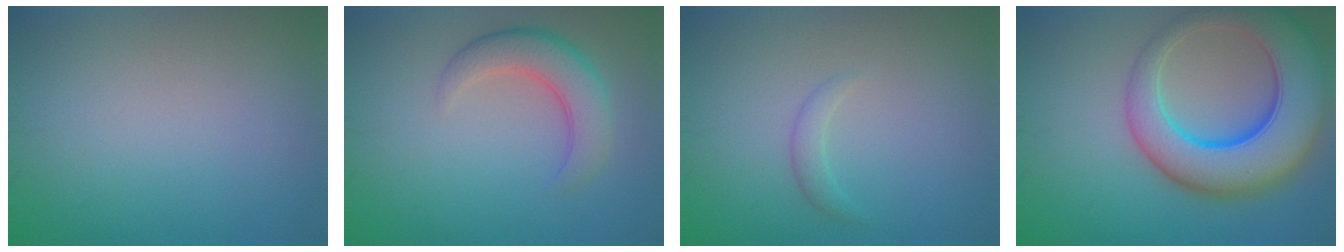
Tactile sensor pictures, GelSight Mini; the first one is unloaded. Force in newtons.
{"total": 4.6, "press": 4.5, "slide": 0.5}
{"total": 1.2, "press": 1.1, "slide": 0.2}
{"total": 10.9, "press": 10.9, "slide": 0.7}